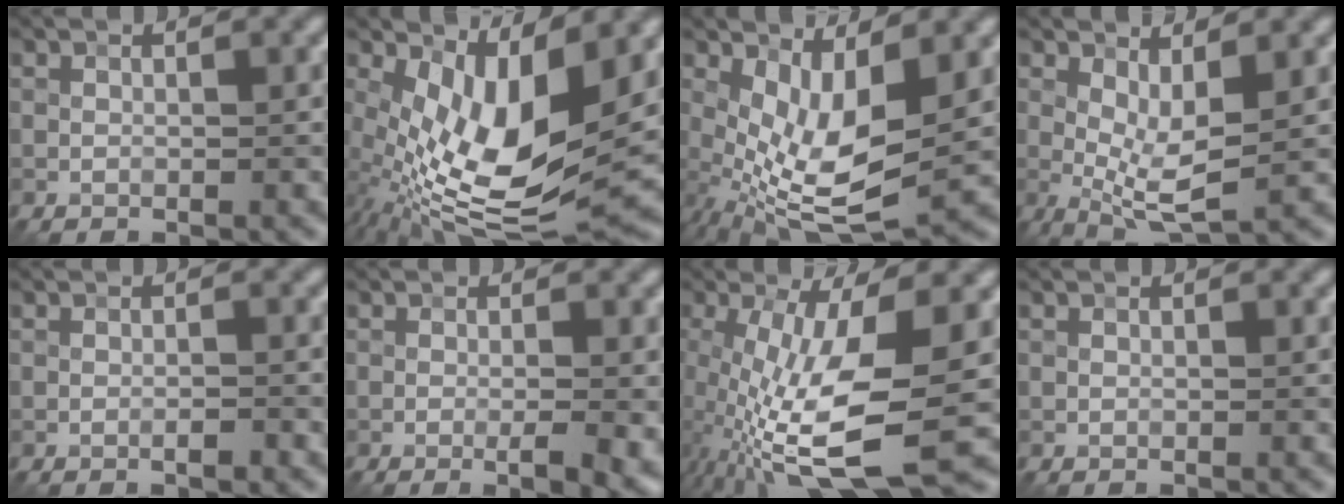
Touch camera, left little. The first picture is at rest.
{"total": 12.3, "force": [0.9, 5.3, 11.1], "torque": [-0.213, -0.024, 0.018]}
{"total": 8.3, "force": [-0.1, 3.3, 7.7], "torque": [-0.158, -0.014, 0.000]}
{"total": 4.9, "force": [0.1, 1.6, 4.6], "torque": [-0.089, -0.009, 0.003]}
{"total": 1.2, "force": [-0.7, 0.2, 0.9], "torque": [-0.014, 0.001, -0.012]}
{"total": 3.4, "force": [-1.0, 0.5, 3.2], "torque": [-0.050, -0.003, -0.017]}
{"total": 12.9, "force": [-2.2, 4.2, 12.0], "torque": [-0.228, -0.020, -0.038]}
{"total": 0.0}